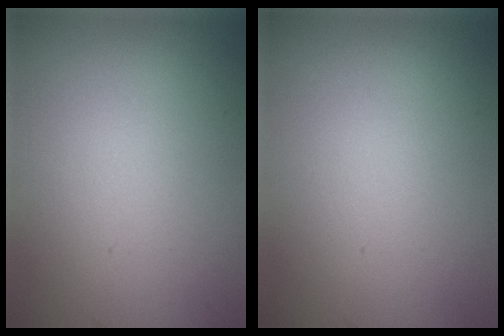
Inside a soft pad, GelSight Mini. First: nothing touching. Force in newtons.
{"total": 0.0}